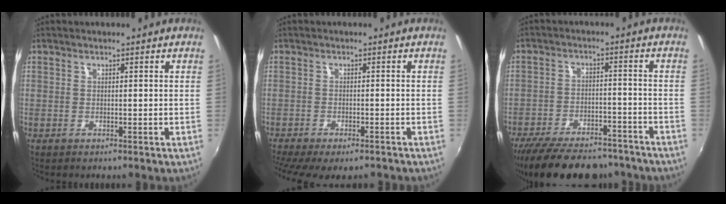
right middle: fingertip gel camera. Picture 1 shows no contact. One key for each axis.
{"total": 9.3, "fx": -7.4, "fy": 2.6, "fz": 5.0, "tx": -0.112, "ty": -0.040, "tz": -0.116}
{"total": 20.8, "fx": -17.2, "fy": 7.5, "fz": 9.1, "tx": -0.189, "ty": -0.009, "tz": -0.242}